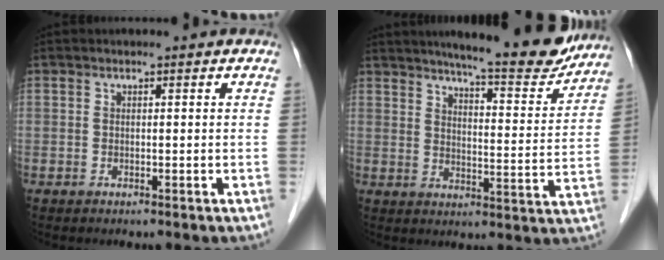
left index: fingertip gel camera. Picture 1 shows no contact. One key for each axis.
{"total": 15.6, "fx": 13.9, "fy": 1.8, "fz": 6.9, "tx": -0.092, "ty": -0.028, "tz": 0.176}